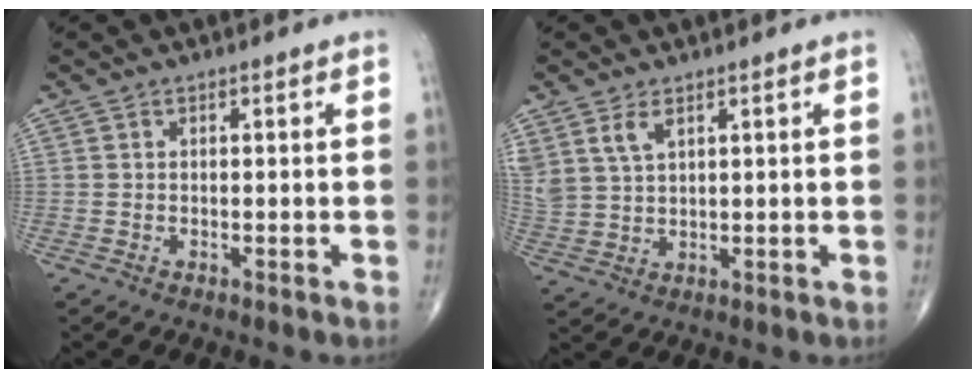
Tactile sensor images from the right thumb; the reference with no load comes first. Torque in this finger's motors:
{"motor_torque": [-0.05, -0.36, 0.51, 0.48, 0.01]}